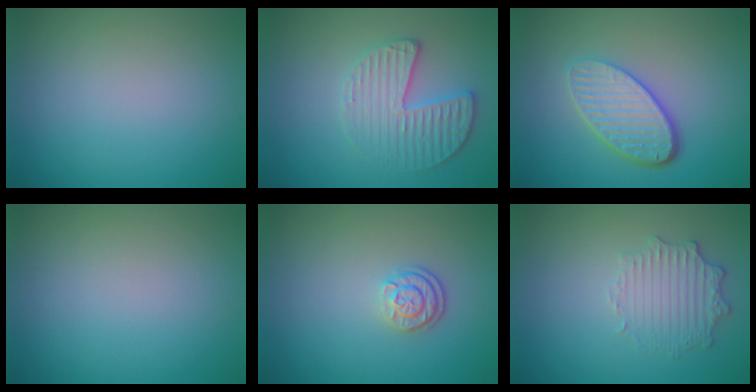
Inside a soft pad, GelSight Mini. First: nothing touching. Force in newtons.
{"total": 3.3, "press": 3.3, "slide": 0.6}
{"total": 5.1, "press": 3.7, "slide": 3.5}
{"total": 0.0}
{"total": 2.3, "press": 1.7, "slide": 1.4}
{"total": 2.5, "press": 2.3, "slide": 1.0}